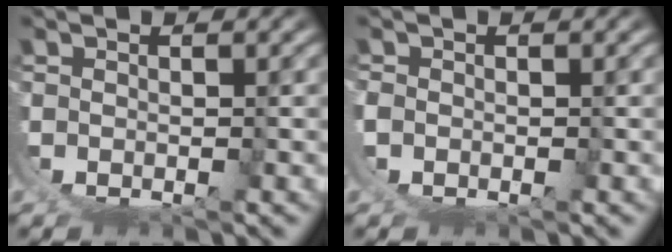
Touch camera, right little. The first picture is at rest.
{"total": 1.4, "force": [0.1, 1.4, 0.2], "torque": [-0.017, -0.004, 0.001]}